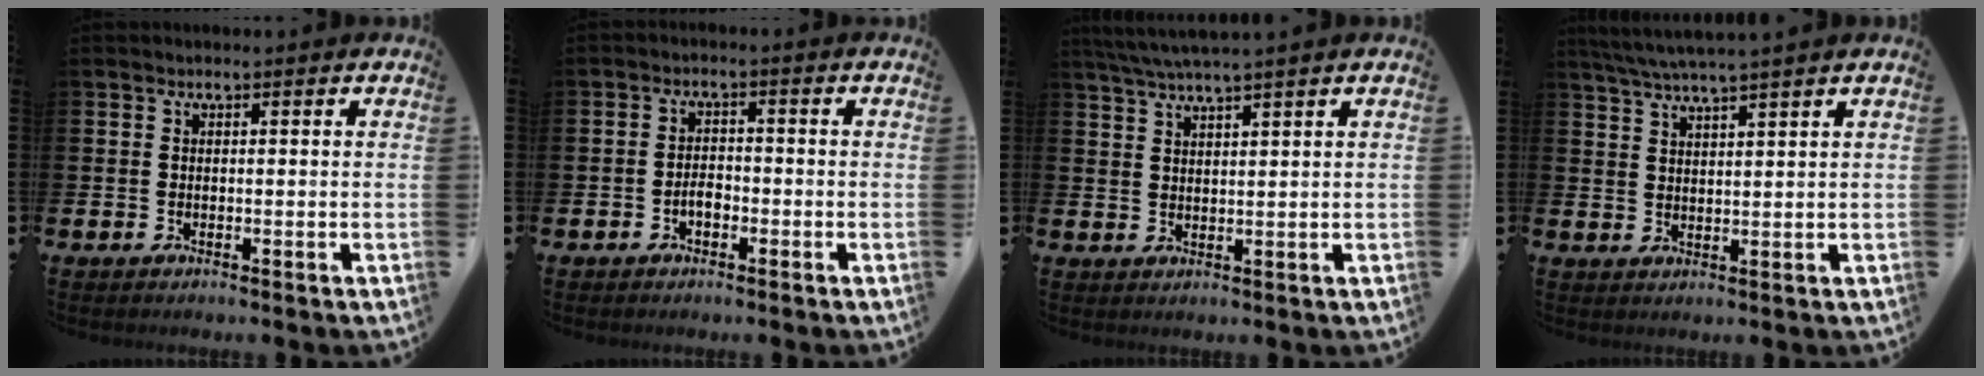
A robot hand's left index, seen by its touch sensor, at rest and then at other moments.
{"total": 2.1, "force": [-0.9, 1.2, 1.4], "torque": [-0.015, 0.000, -0.022]}
{"total": 3.6, "force": [3.3, -0.7, 1.2], "torque": [-0.038, -0.006, 0.062]}
{"total": 4.3, "force": [4.0, -0.7, 1.3], "torque": [-0.041, -0.011, 0.073]}